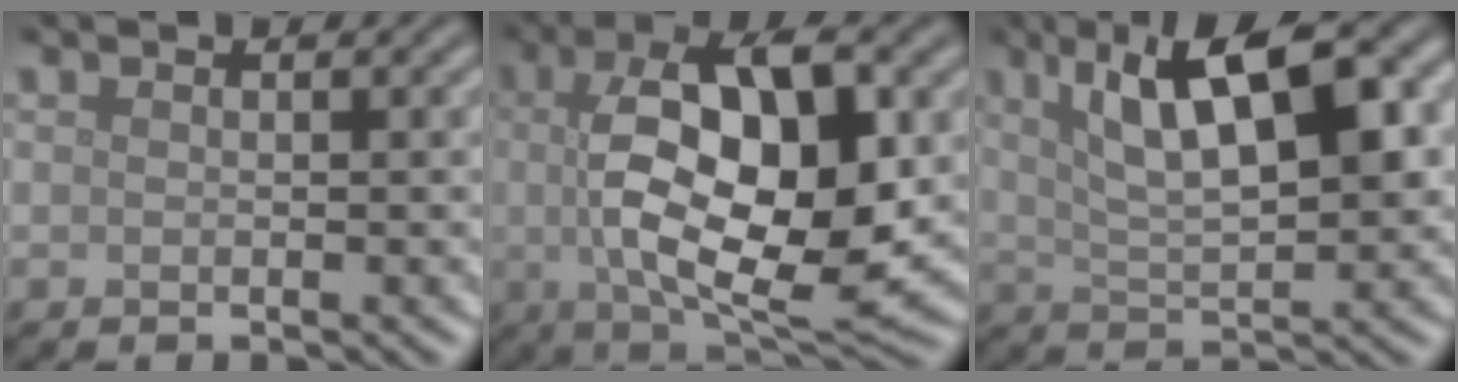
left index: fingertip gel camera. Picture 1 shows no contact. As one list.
[{"total": 12.8, "force": [1.2, 5.2, 11.6], "torque": [-0.172, 0.002, 0.017]}, {"total": 10.4, "force": [3.7, 3.4, 9.0], "torque": [-0.142, 0.014, 0.060]}]